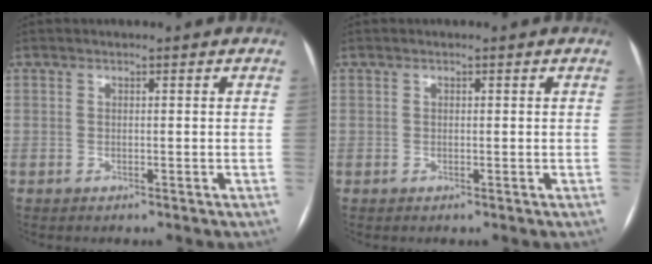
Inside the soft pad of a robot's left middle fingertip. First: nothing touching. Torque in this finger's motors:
{"motor_torque": [-0.30, 0.04, 0.10, 0.02]}